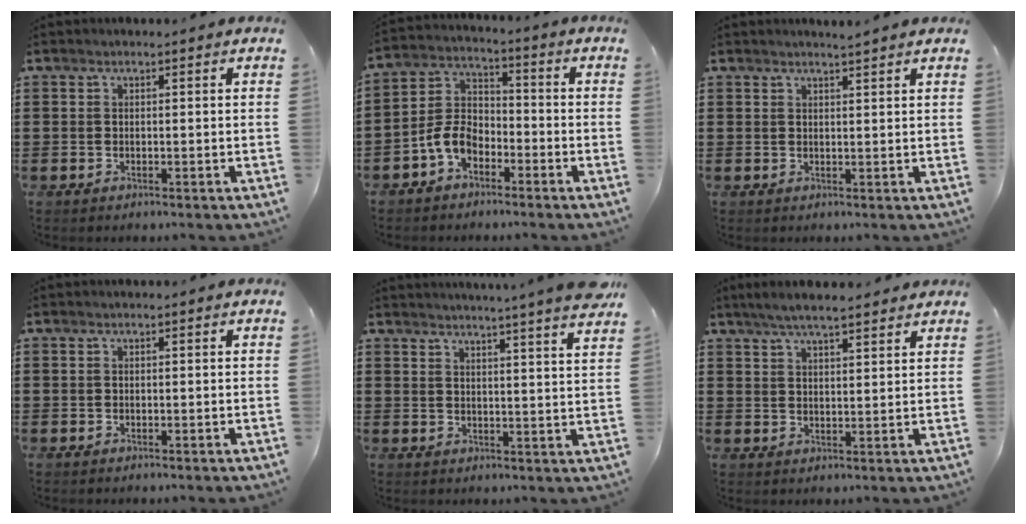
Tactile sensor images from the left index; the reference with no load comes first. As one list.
[{"total": 6.5, "force": [-4.0, 3.9, 3.5], "torque": [-0.099, 0.009, -0.086]}, {"total": 1.8, "force": [1.7, -0.3, 0.5], "torque": [-0.012, -0.002, 0.033]}, {"total": 0.0}, {"total": 4.4, "force": [4.0, -1.2, 1.3], "torque": [-0.034, -0.026, 0.066]}, {"total": 4.7, "force": [4.0, 0.6, 2.4], "torque": [-0.055, -0.001, 0.073]}]